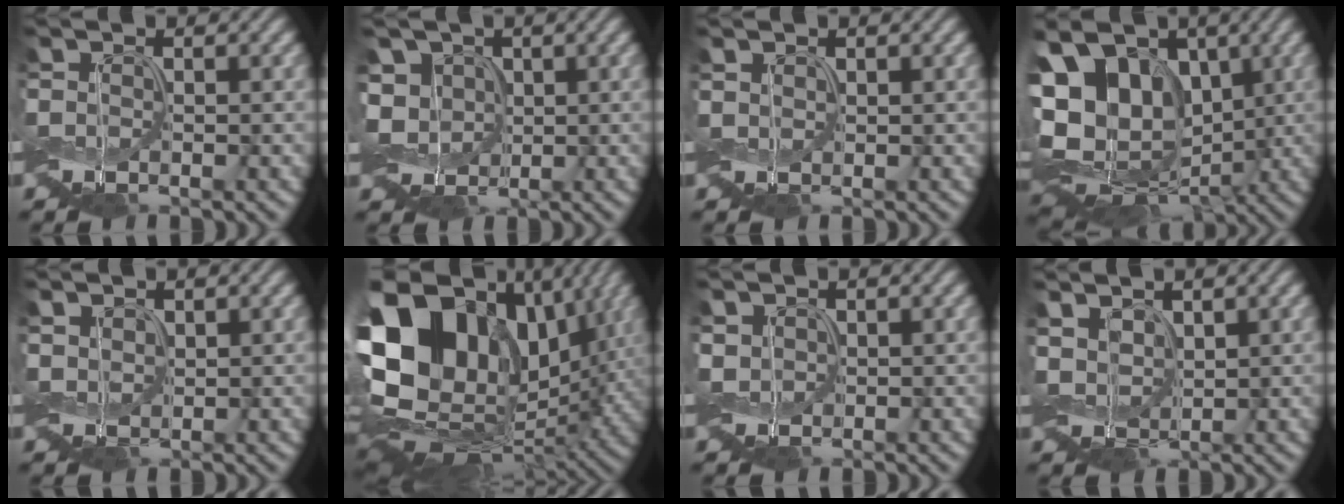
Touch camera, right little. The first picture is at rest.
{"total": 5.0, "force": [0.2, 4.3, 2.5], "torque": [-0.059, 0.012, -0.012]}
{"total": 0.6, "force": [0.3, 0.4, 0.2], "torque": [-0.008, 0.001, 0.005]}
{"total": 13.2, "force": [1.3, 9.9, 8.6], "torque": [-0.160, 0.008, 0.022]}
{"total": 1.5, "force": [0.4, 1.2, 0.9], "torque": [-0.025, 0.001, 0.004]}
{"total": 18.6, "force": [2.6, 13.2, 12.8], "torque": [-0.252, -0.001, 0.068]}
{"total": 1.4, "force": [0.2, 1.2, 0.7], "torque": [-0.022, 0.001, 0.000]}
{"total": 3.1, "force": [1.1, 2.1, 1.9], "torque": [-0.043, 0.002, 0.015]}